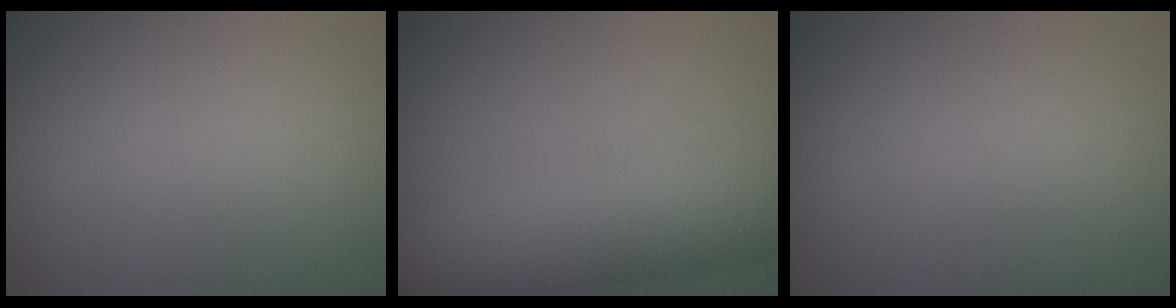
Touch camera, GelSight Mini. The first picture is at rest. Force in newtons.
{"total": 8.2, "press": 8.2, "slide": 0.4}
{"total": 0.0}